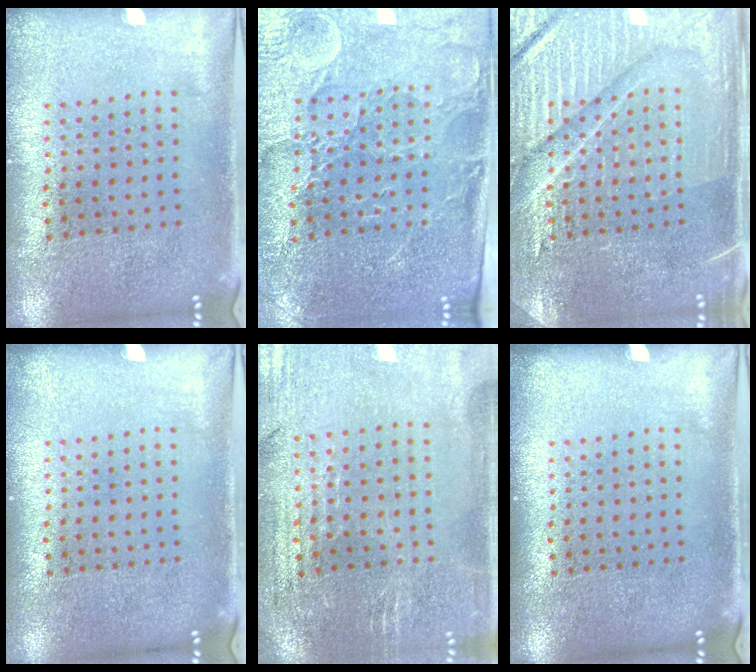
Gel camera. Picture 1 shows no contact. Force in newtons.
{"total": 3.5, "press": 3.4, "slide": 1.1}
{"total": 4.3, "press": 4.2, "slide": 0.8}
{"total": 0.0}
{"total": 1.1, "press": 1.1, "slide": 0.3}
{"total": 0.0}